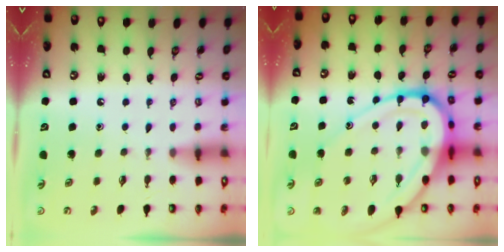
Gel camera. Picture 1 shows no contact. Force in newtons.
{"total": 21.5, "press": 21.4, "slide": 2.2}